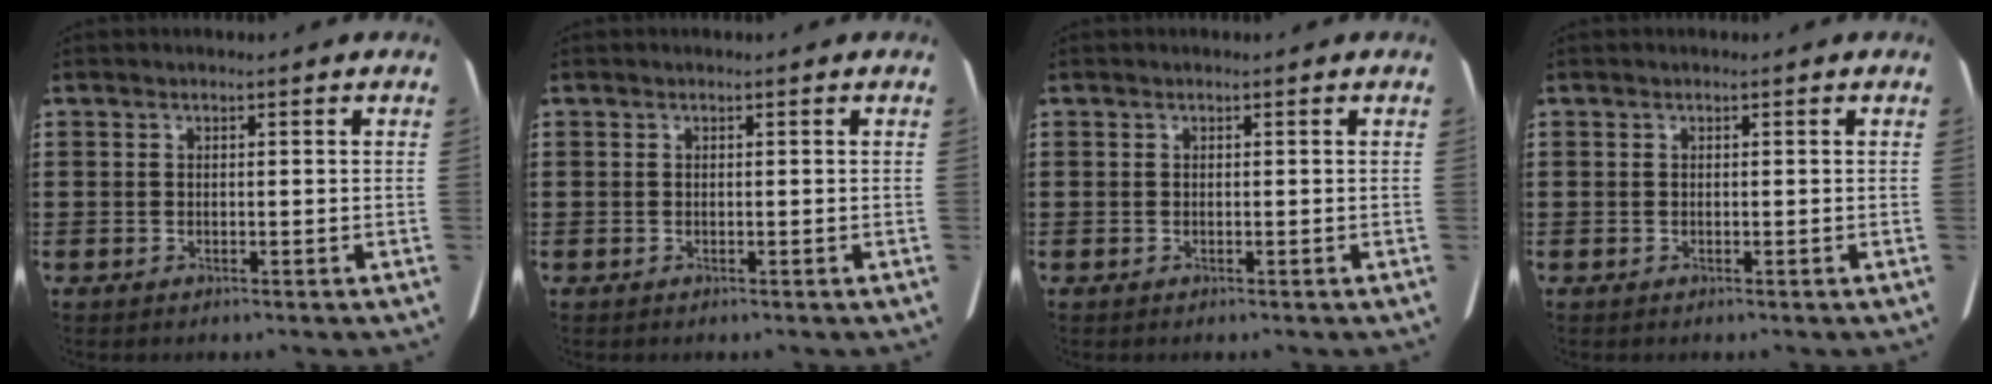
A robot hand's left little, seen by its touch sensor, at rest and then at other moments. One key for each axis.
{"total": 0.0}
{"total": 0.0}
{"total": 0.0}